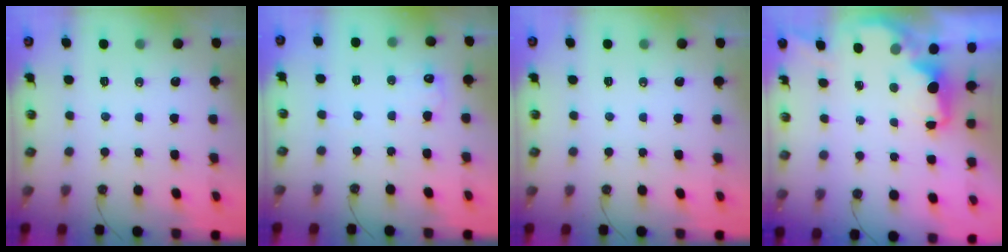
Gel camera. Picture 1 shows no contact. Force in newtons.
{"total": 6.3, "press": 6.3, "slide": 0.5}
{"total": 0.0}
{"total": 2.0, "press": 1.9, "slide": 0.8}